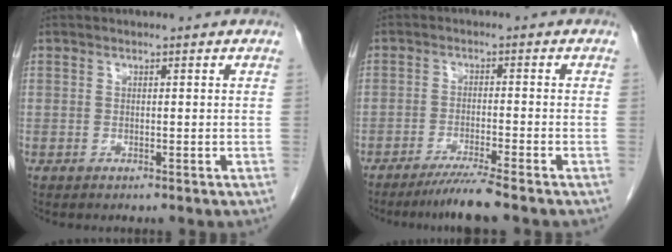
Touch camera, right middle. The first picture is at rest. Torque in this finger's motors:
{"motor_torque": [0.11, -0.09, 0.03, 0.02]}